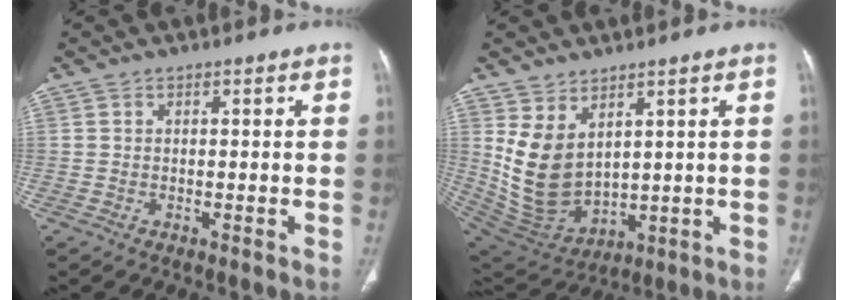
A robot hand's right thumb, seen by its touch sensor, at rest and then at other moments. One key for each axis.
{"total": 11.8, "fx": 3.9, "fy": 7.3, "fz": 8.4, "tx": -0.144, "ty": -0.028, "tz": 0.109}